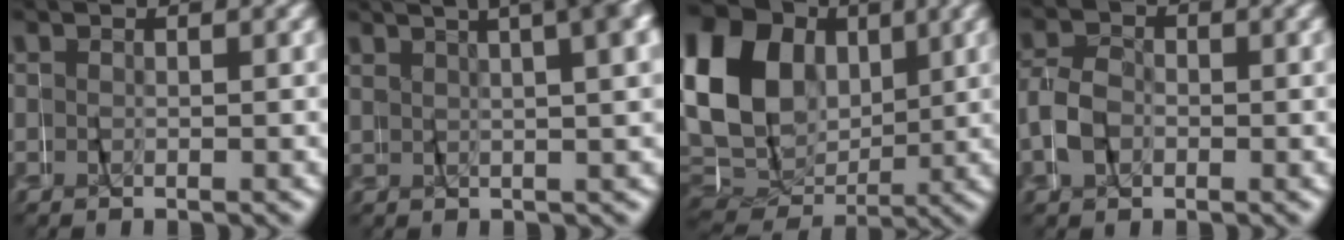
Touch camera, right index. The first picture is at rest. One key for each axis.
{"total": 10.8, "fx": 5.0, "fy": 4.8, "fz": 8.3, "tx": -0.092, "ty": 0.049, "tz": 0.062}
{"total": 15.5, "fx": 3.2, "fy": 12.6, "fz": 8.4, "tx": -0.181, "ty": -0.002, "tz": 0.055}
{"total": 2.8, "fx": -0.8, "fy": 2.5, "fz": 1.1, "tx": -0.026, "ty": 0.010, "tz": -0.022}